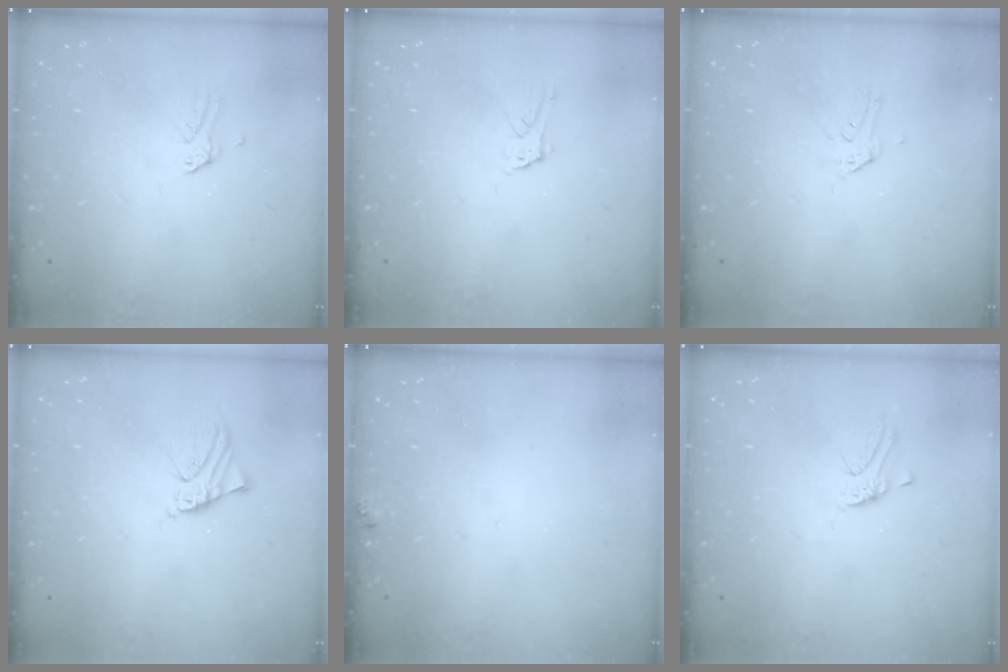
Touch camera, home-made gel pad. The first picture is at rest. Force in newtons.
{"total": 4.2, "press": 4.2, "slide": 0.4}
{"total": 3.5, "press": 3.5, "slide": 0.3}
{"total": 2.7, "press": 2.7, "slide": 0.4}
{"total": 3.4, "press": 3.4, "slide": 0.4}
{"total": 1.4, "press": 1.4, "slide": 0.1}